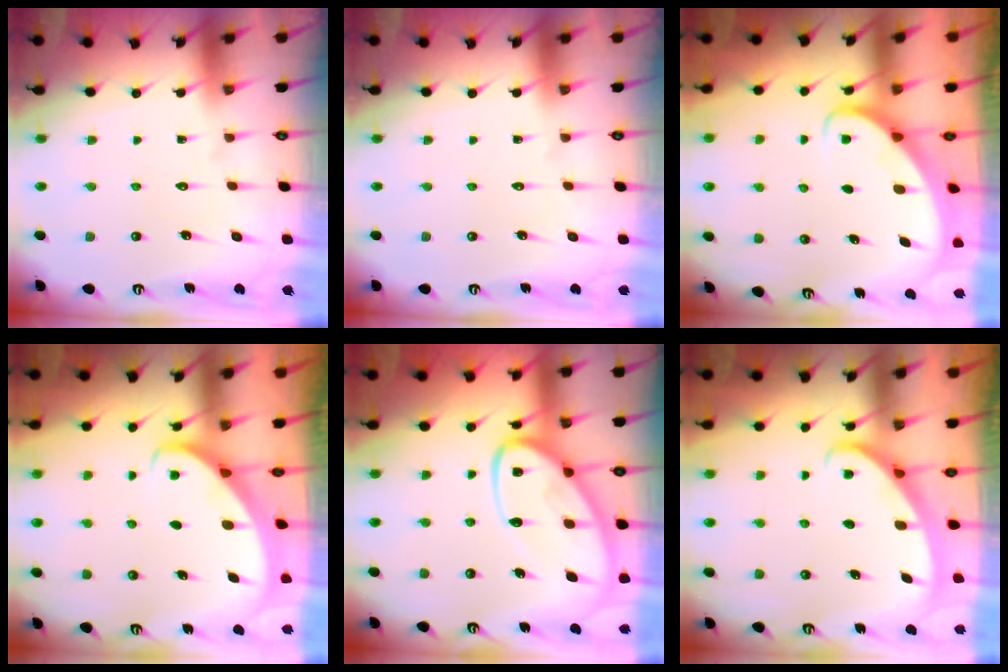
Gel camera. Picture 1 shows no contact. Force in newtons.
{"total": 0.0}
{"total": 2.1, "press": 2.1, "slide": 0.3}
{"total": 2.6, "press": 2.6, "slide": 0.3}
{"total": 15.5, "press": 15.4, "slide": 1.5}
{"total": 3.1, "press": 3.1, "slide": 0.1}